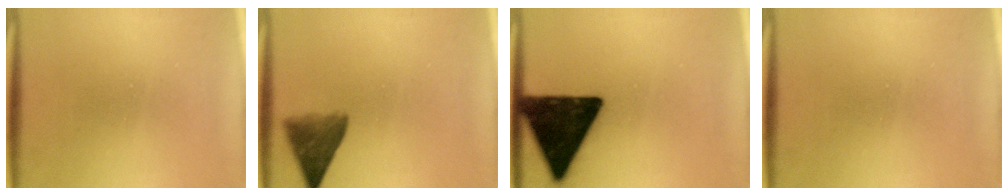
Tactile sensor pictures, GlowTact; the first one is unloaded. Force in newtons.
{"total": 5.8}
{"total": 17.2}
{"total": 0.0}